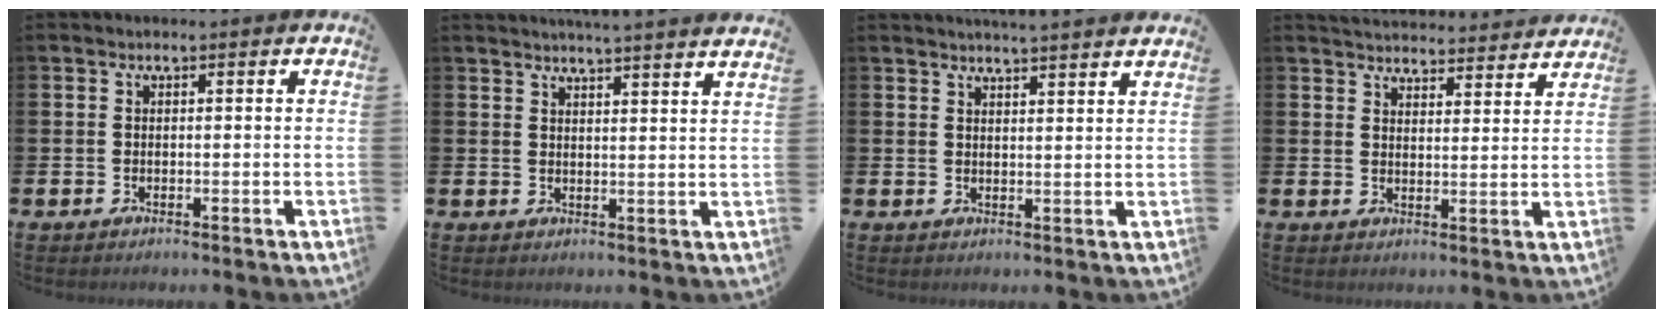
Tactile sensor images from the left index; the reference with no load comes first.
{"total": 3.9, "force": [3.8, -1.0, 0.0], "torque": [-0.011, -0.022, 0.069]}
{"total": 3.5, "force": [3.5, -0.7, 0.0], "torque": [-0.004, -0.020, 0.063]}
{"total": 4.7, "force": [4.7, 0.4, 0.0], "torque": [-0.012, -0.033, 0.083]}